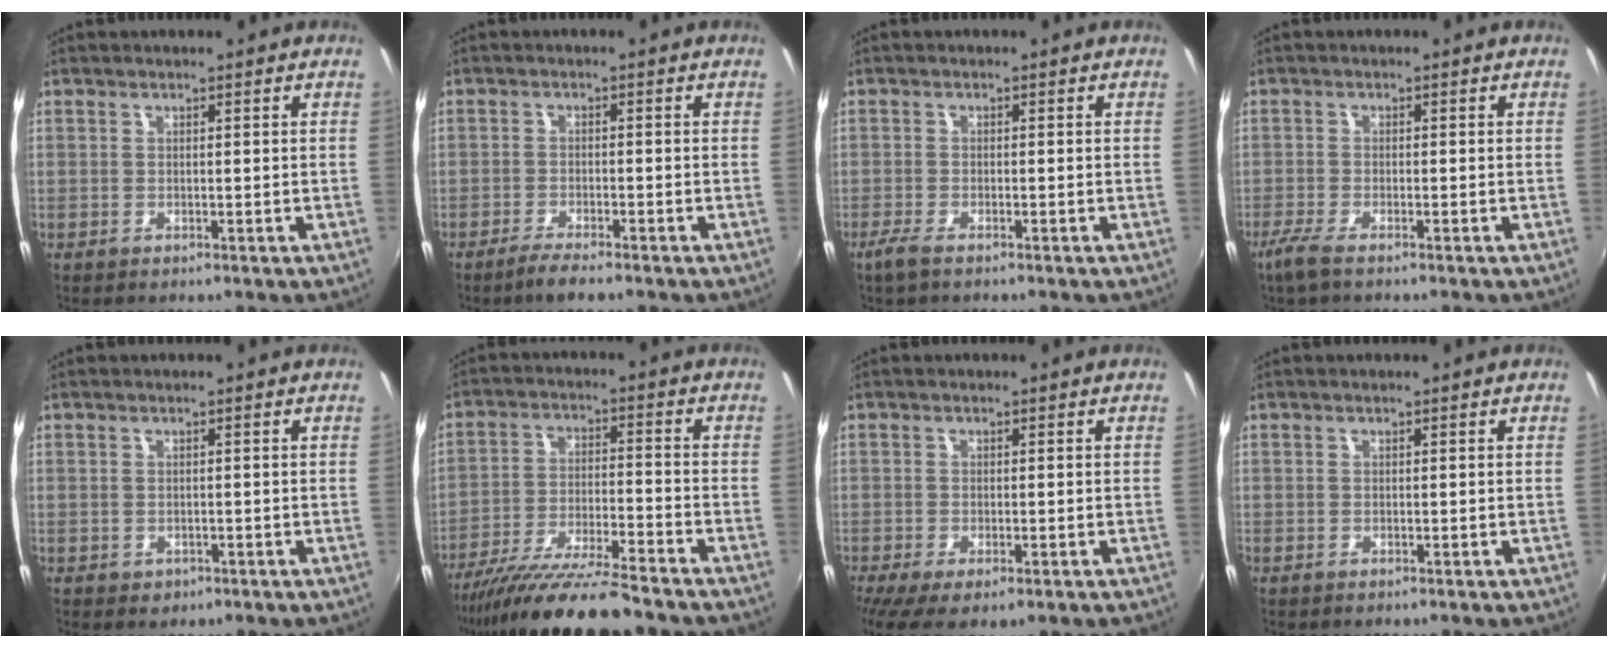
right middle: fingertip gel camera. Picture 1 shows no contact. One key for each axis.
{"total": 3.7, "fx": -3.0, "fy": 0.5, "fz": 2.2, "tx": -0.060, "ty": -0.005, "tz": -0.059}
{"total": 2.6, "fx": -2.0, "fy": 0.5, "fz": 1.6, "tx": -0.044, "ty": -0.007, "tz": -0.040}
{"total": 3.4, "fx": -2.5, "fy": 0.5, "fz": 2.3, "tx": -0.060, "ty": -0.010, "tz": -0.053}
{"total": 1.4, "fx": -0.5, "fy": 1.3, "fz": 0.5, "tx": -0.009, "ty": -0.004, "tz": -0.006}
{"total": 15.5, "fx": -13.6, "fy": 0.6, "fz": 7.5, "tx": -0.154, "ty": -0.034, "tz": -0.233}
{"total": 5.9, "fx": -3.4, "fy": 2.0, "fz": 4.4, "tx": -0.091, "ty": -0.032, "tz": -0.051}
{"total": 0.0}